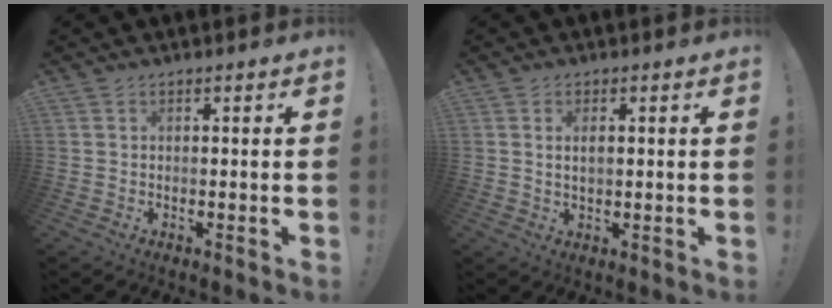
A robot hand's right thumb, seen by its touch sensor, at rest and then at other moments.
{"total": 2.4, "force": [0.6, 1.0, 2.1], "torque": [-0.035, -0.001, 0.007]}